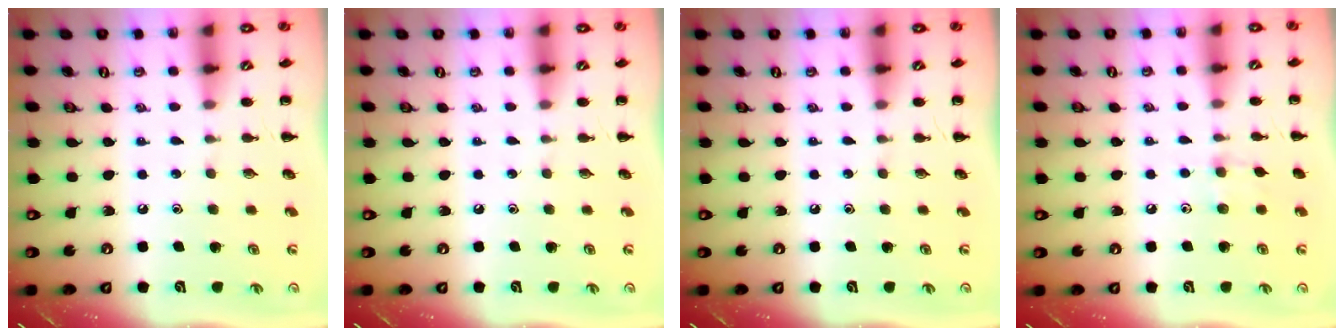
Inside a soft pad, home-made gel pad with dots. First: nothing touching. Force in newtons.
{"total": 0.0}
{"total": 0.0}
{"total": 3.6, "press": 3.4, "slide": 1.3}